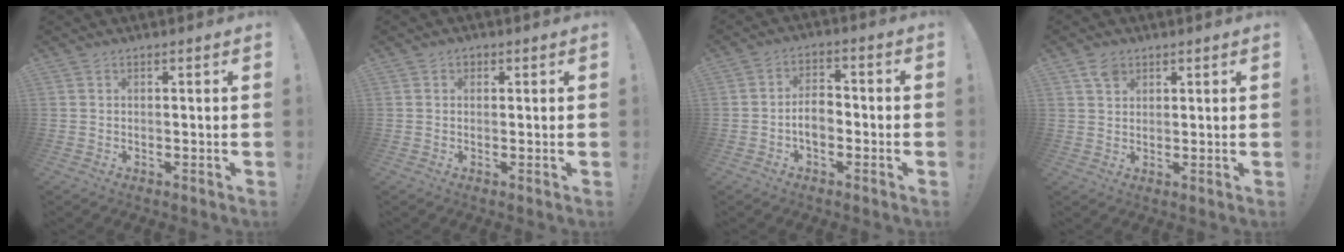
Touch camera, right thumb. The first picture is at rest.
{"total": 1.2, "force": [0.3, 1.1, 0.4], "torque": [-0.008, 0.003, 0.006]}
{"total": 6.3, "force": [-2.0, 3.9, 4.6], "torque": [-0.084, 0.014, -0.036]}
{"total": 4.1, "force": [2.6, 2.8, 1.5], "torque": [-0.018, -0.007, 0.045]}